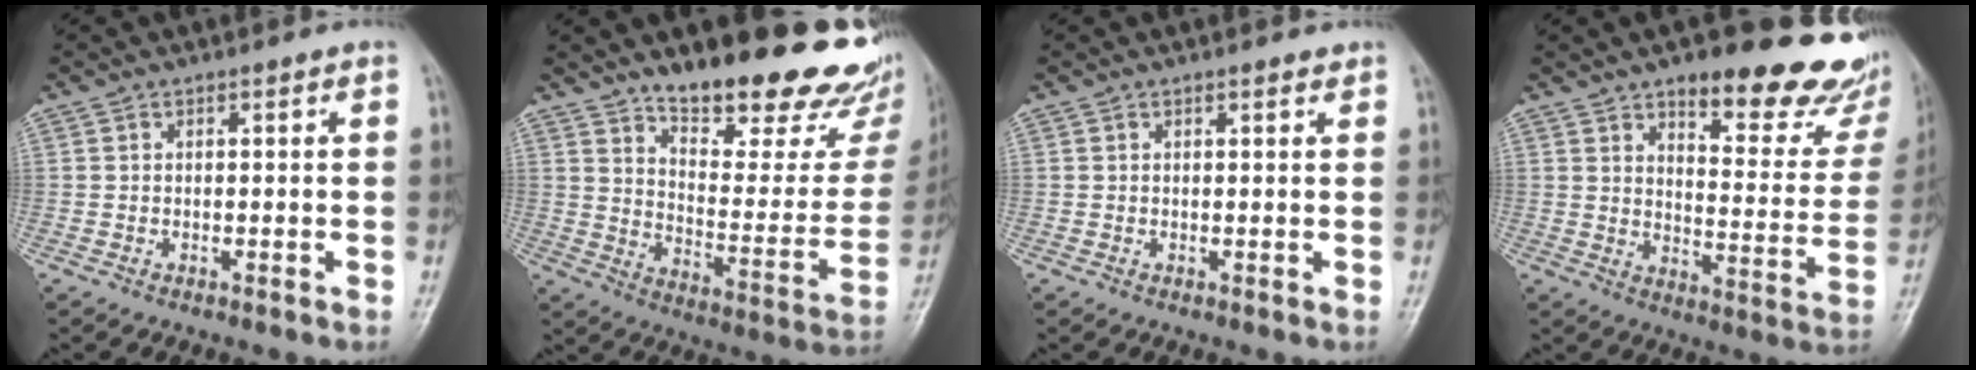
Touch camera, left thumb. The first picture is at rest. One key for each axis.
{"total": 25.7, "fx": 19.8, "fy": 8.4, "fz": 14.2, "tx": -0.156, "ty": -0.120, "tz": 0.271}
{"total": 0.9, "fx": 0.7, "fy": 0.3, "fz": 0.4, "tx": -0.007, "ty": -0.004, "tz": 0.008}
{"total": 23.2, "fx": 15.6, "fy": 8.0, "fz": 15.1, "tx": -0.143, "ty": -0.083, "tz": 0.198}